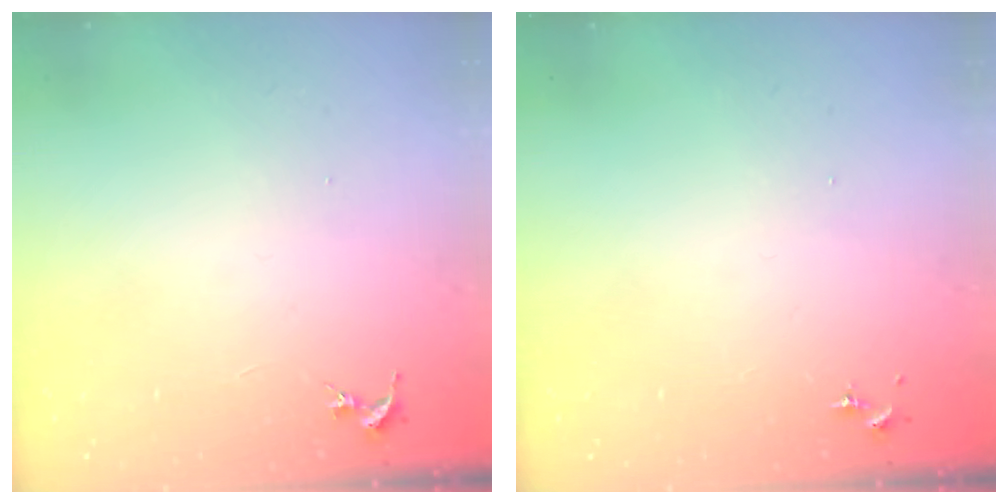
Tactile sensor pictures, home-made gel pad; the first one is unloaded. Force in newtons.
{"total": 0.0}